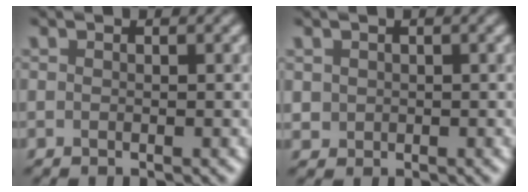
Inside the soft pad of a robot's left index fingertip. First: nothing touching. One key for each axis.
{"total": 1.3, "fx": 0.2, "fy": 1.3, "fz": 0.0, "tx": 0.012, "ty": 0.000, "tz": 0.007}